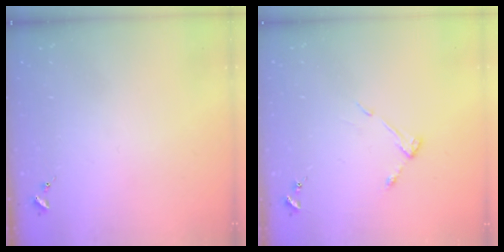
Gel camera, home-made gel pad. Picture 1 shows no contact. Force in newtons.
{"total": 5.0, "press": 4.9, "slide": 0.4}